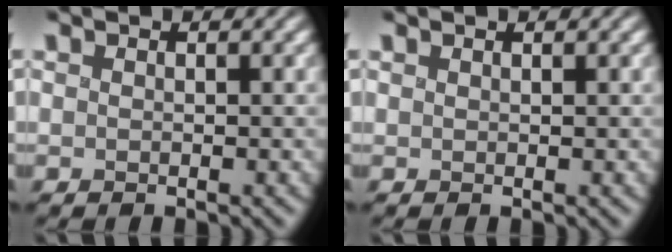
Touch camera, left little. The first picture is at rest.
{"total": 0.0}